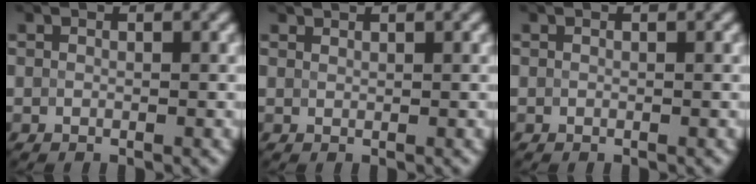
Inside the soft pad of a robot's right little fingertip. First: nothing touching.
{"total": 0.6, "force": [0.6, -0.2, -0.1], "torque": [-0.020, -0.007, 0.024]}
{"total": 0.0}